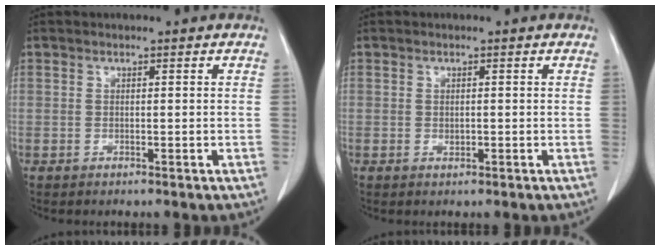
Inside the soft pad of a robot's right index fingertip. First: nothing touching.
{"total": 0.7, "force": [-0.1, 0.5, 0.5], "torque": [-0.009, 0.000, 0.000]}